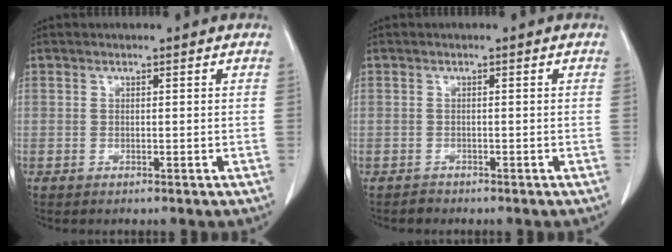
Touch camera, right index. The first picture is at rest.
{"total": 1.4, "force": [-1.0, 1.0, 0.1], "torque": [-0.007, 0.001, -0.017]}